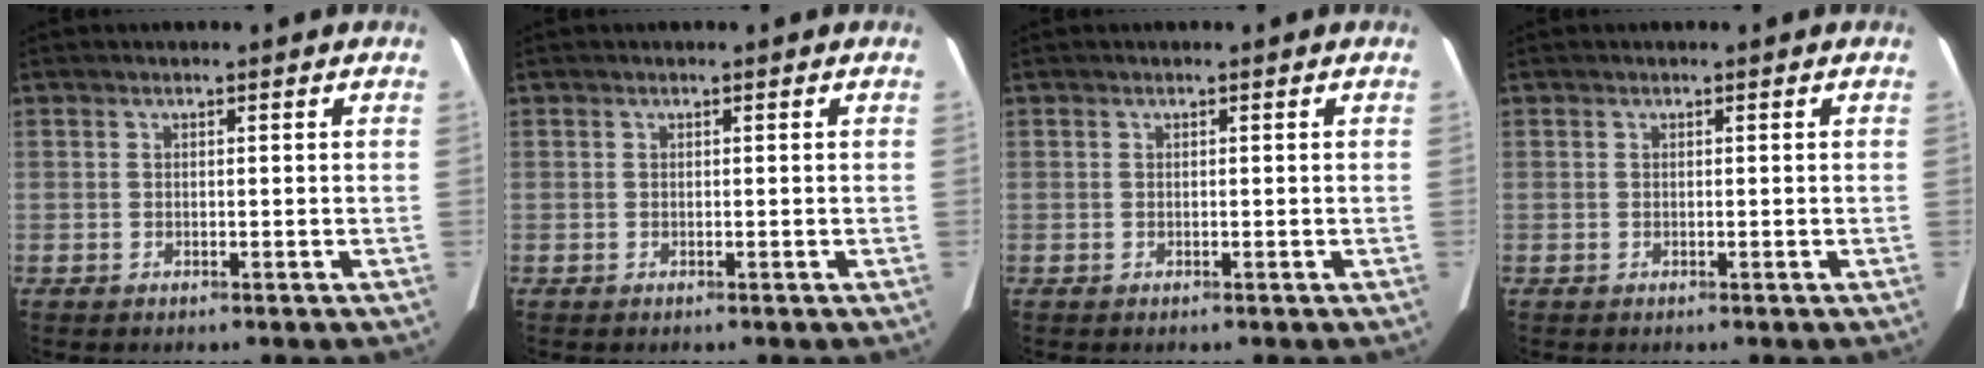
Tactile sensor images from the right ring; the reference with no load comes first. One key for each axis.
{"total": 0.0}
{"total": 0.0}
{"total": 0.0}